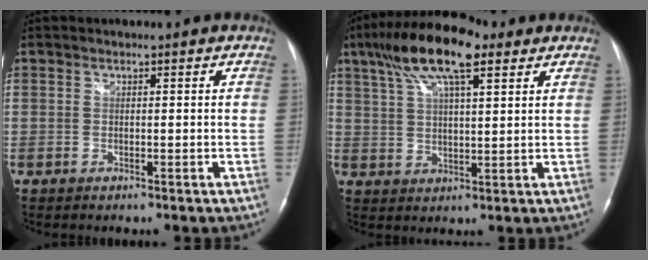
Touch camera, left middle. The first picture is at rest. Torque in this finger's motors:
{"motor_torque": [1.50, -0.64, 0.26, 0.18]}